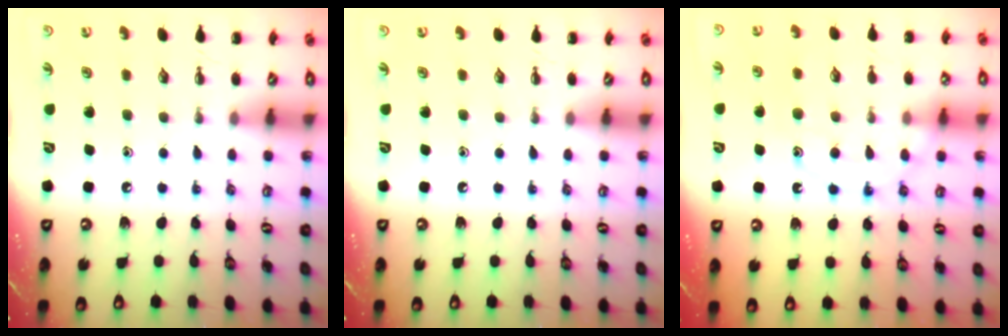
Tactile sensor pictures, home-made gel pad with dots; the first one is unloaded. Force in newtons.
{"total": 0.0}
{"total": 11.8, "press": 11.8, "slide": 0.7}